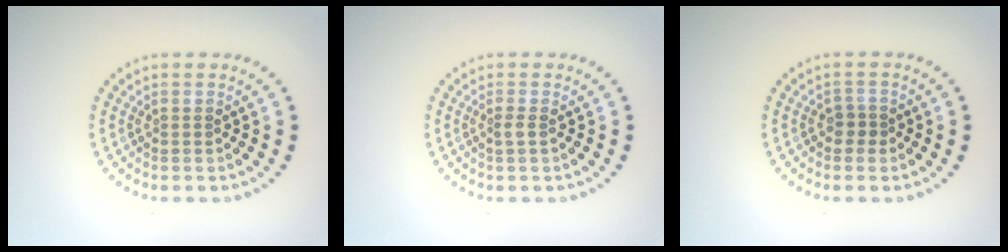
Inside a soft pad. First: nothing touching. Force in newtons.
{"total": 0.8, "press": 0.6, "slide": 0.6}
{"total": 1.3, "press": 1.1, "slide": 0.6}